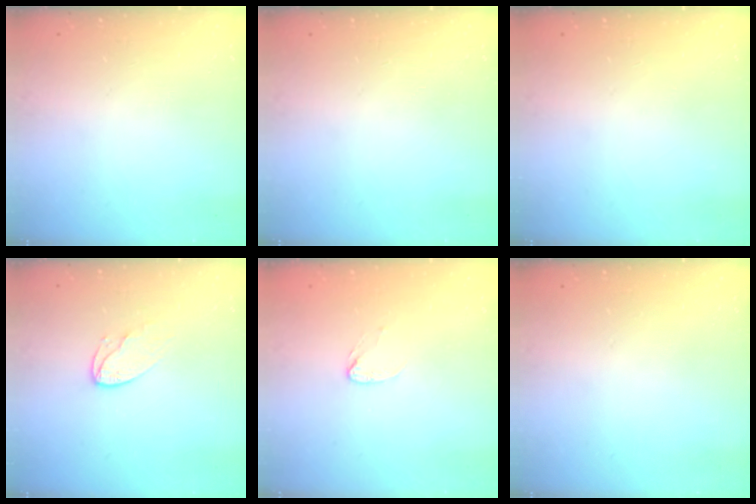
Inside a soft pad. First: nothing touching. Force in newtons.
{"total": 0.0}
{"total": 0.0}
{"total": 6.0, "press": 6.0, "slide": 0.4}
{"total": 2.7, "press": 2.7, "slide": 0.2}
{"total": 0.0}